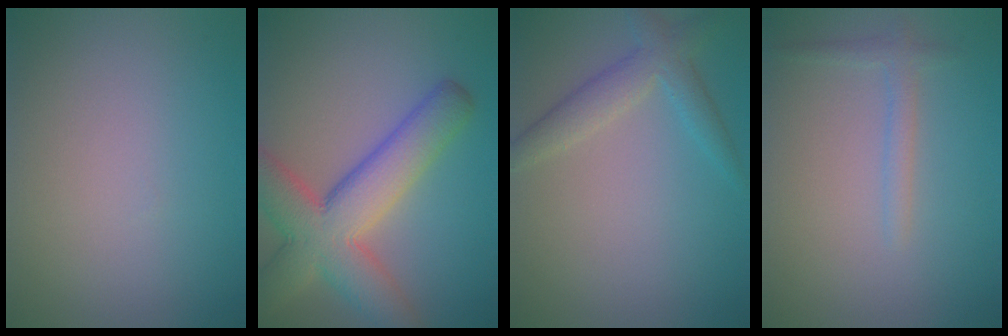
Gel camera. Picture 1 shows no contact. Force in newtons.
{"total": 8.9, "press": 8.9, "slide": 0.4}
{"total": 3.0, "press": 3.0, "slide": 0.3}
{"total": 1.5, "press": 1.5, "slide": 0.2}